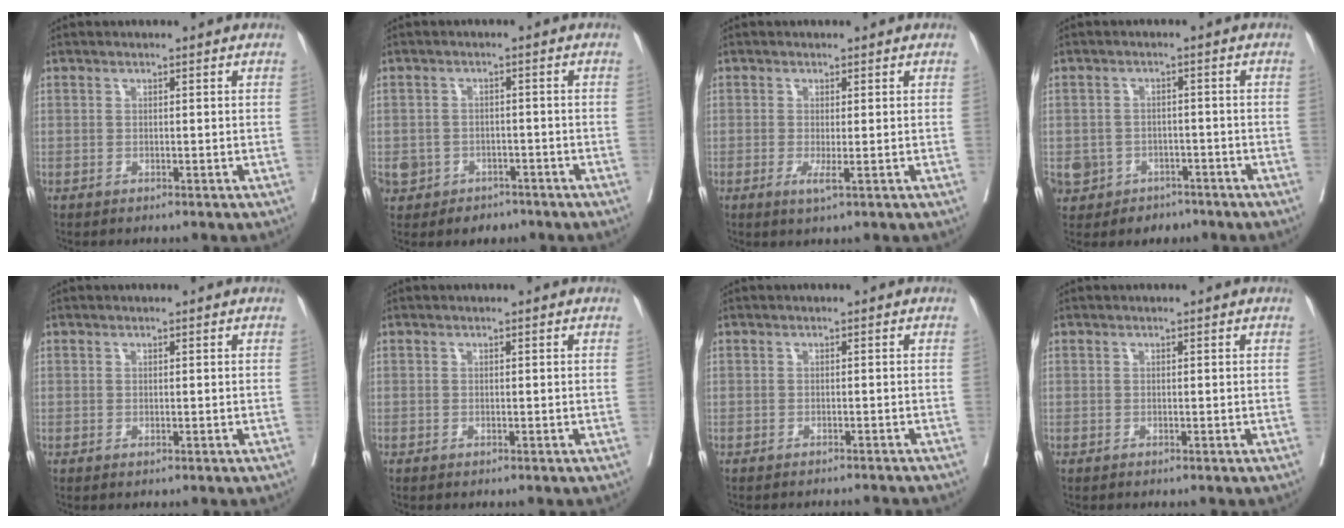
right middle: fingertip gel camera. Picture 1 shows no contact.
{"total": 6.1, "force": [-3.3, 5.0, 0.8], "torque": [-0.020, 0.012, -0.041]}
{"total": 2.0, "force": [-0.5, 0.0, 1.9], "torque": [-0.034, -0.008, -0.007]}
{"total": 7.5, "force": [-3.9, 6.3, 1.0], "torque": [-0.030, 0.011, -0.049]}
{"total": 0.0}
{"total": 0.0}
{"total": 5.7, "force": [-5.5, 0.0, 1.1], "torque": [-0.008, -0.008, -0.062]}
{"total": 0.0}